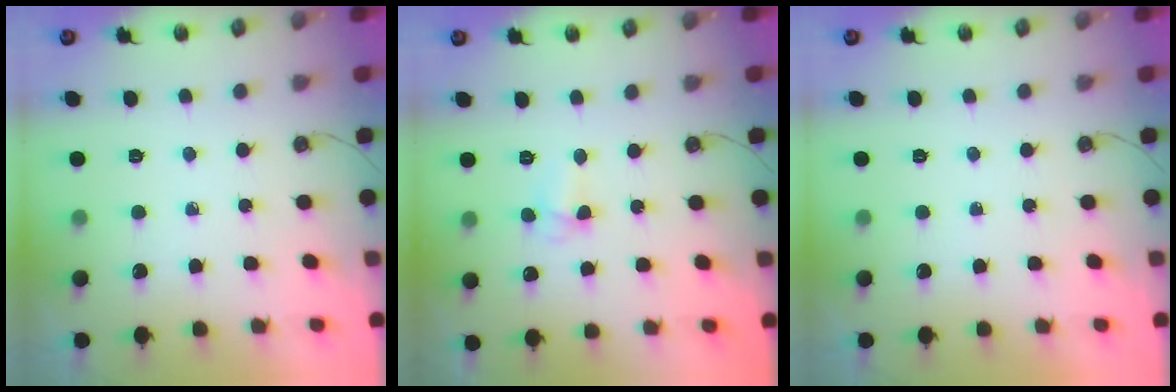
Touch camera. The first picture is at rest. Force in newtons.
{"total": 3.6, "press": 3.5, "slide": 0.7}
{"total": 0.0}